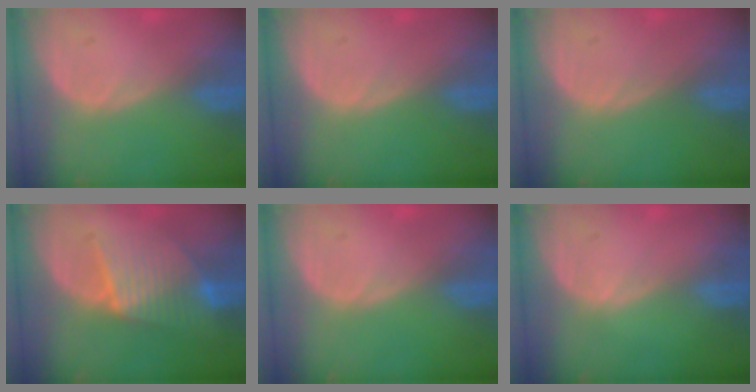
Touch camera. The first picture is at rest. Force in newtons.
{"total": 0.0}
{"total": 0.0}
{"total": 7.1, "press": 7.1, "slide": 0.1}
{"total": 0.0}
{"total": 0.0}